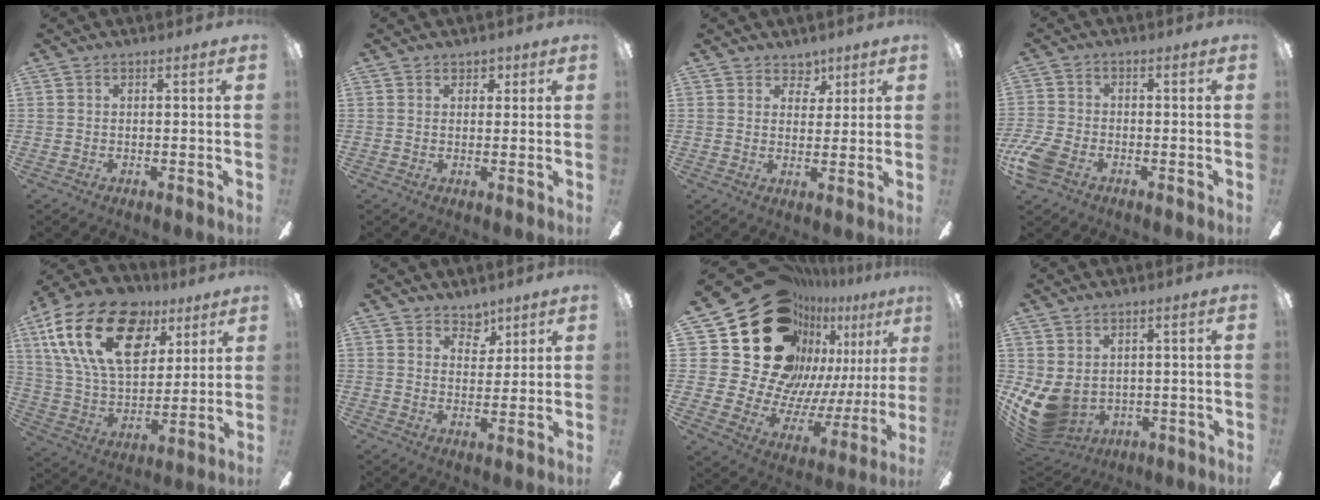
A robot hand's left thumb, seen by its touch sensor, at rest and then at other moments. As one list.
[{"total": 2.3, "force": [1.3, 1.9, 0.3], "torque": [0.006, -0.001, 0.022]}, {"total": 4.9, "force": [3.5, 3.4, 0.9], "torque": [0.000, -0.021, 0.059]}, {"total": 6.6, "force": [-3.1, 4.2, 4.1], "torque": [-0.099, 0.008, -0.058]}, {"total": 25.4, "force": [11.5, 15.1, 16.9], "torque": [-0.318, -0.042, 0.204]}, {"total": 5.0, "force": [4.0, 2.9, 0.6], "torque": [-0.005, -0.025, 0.071]}, {"total": 32.8, "force": [16.6, 21.3, 18.5], "torque": [-0.319, -0.140, 0.353]}, {"total": 9.4, "force": [-0.8, 7.2, 6.0], "torque": [-0.164, -0.014, -0.010]}]